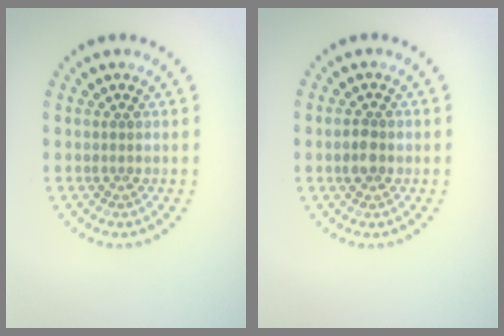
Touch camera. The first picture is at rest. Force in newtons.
{"total": 1.8, "press": 1.8, "slide": 0.3}